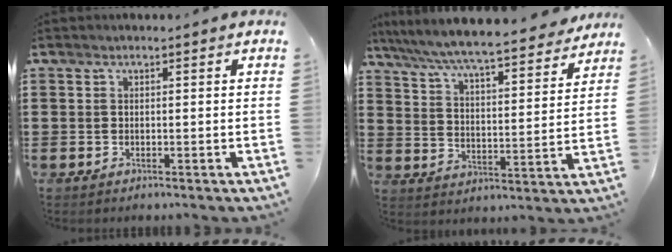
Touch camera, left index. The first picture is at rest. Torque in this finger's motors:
{"motor_torque": [2.14, 0.00, 1.05, 0.21]}